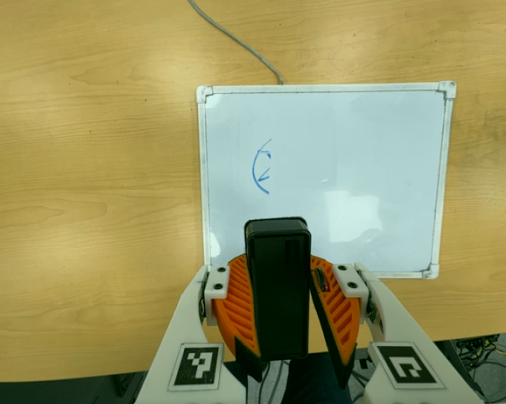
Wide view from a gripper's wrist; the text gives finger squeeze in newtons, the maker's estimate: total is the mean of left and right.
{"total": 8.2, "left": 9.0, "right": 7.4}